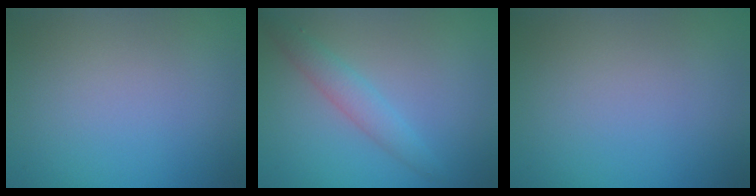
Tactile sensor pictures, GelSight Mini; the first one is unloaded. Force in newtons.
{"total": 2.4, "press": 2.4, "slide": 0.1}
{"total": 0.0}